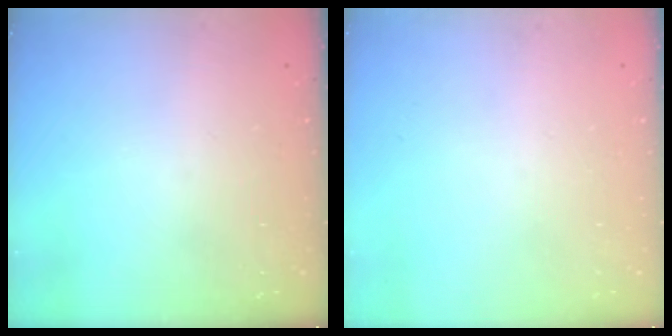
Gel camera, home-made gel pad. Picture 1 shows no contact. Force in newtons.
{"total": 0.0}